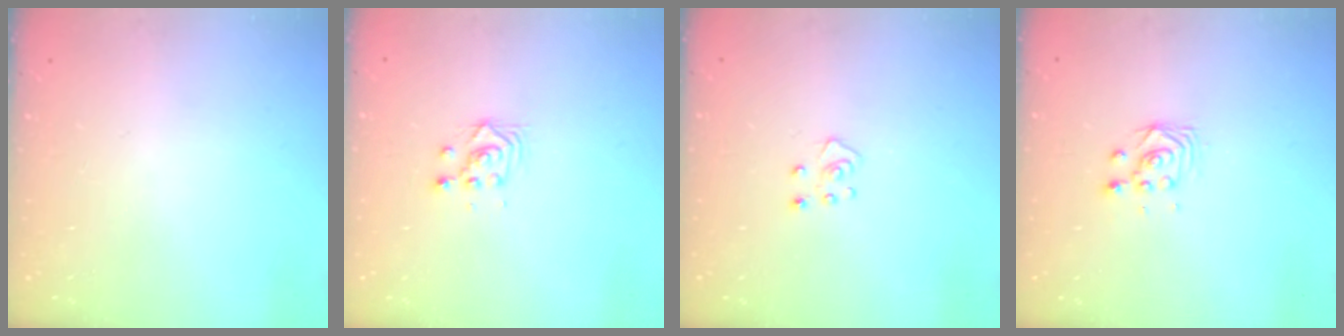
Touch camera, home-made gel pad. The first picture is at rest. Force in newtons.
{"total": 2.8, "press": 2.8, "slide": 0.1}
{"total": 4.2, "press": 4.1, "slide": 0.3}
{"total": 2.8, "press": 2.8, "slide": 0.3}